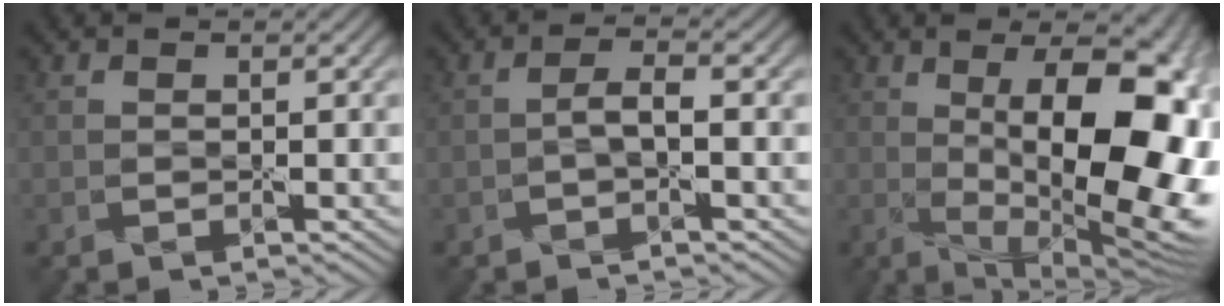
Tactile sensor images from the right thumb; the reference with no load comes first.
{"total": 1.8, "force": [-0.4, 0.4, 1.7], "torque": [-0.032, 0.011, -0.013]}
{"total": 20.8, "force": [0.6, 9.4, 18.5], "torque": [-0.226, 0.013, 0.017]}